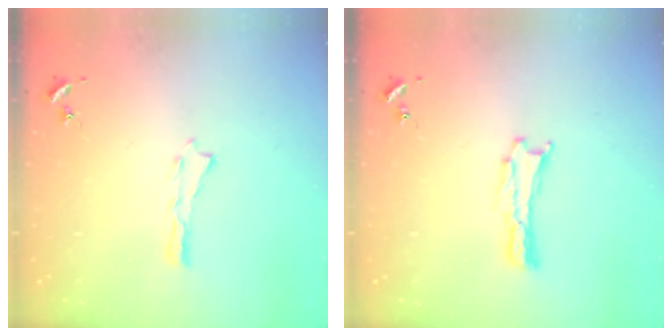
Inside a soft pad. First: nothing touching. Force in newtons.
{"total": 0.0}